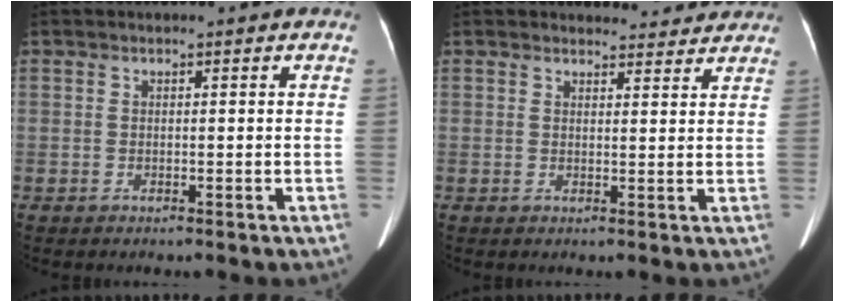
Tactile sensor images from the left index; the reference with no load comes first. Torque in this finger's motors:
{"motor_torque": [0.60, -0.80, 0.19, 0.00]}